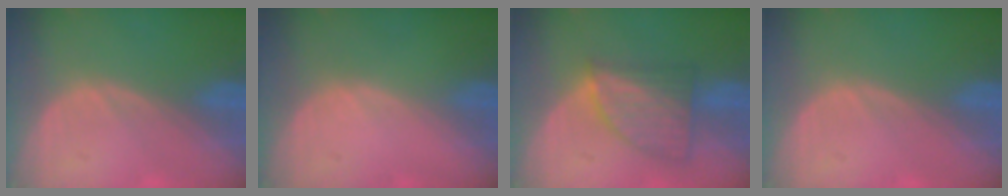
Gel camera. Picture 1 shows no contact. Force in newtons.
{"total": 0.0}
{"total": 7.4, "press": 6.7, "slide": 3.3}
{"total": 0.0}